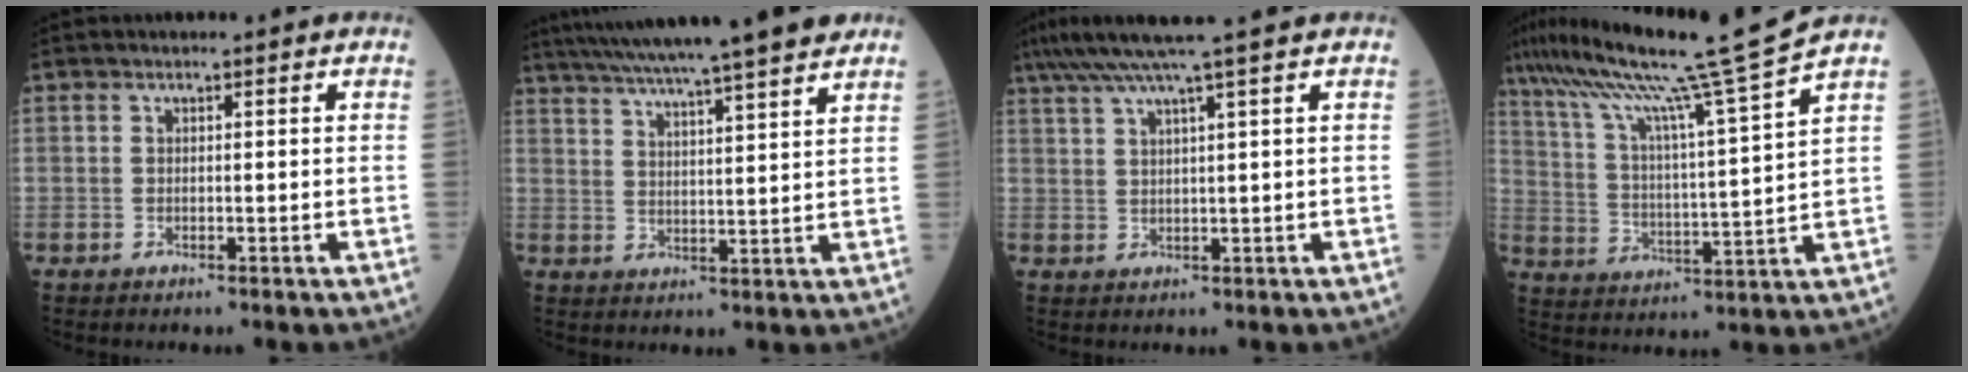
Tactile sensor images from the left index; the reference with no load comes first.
{"total": 21.0, "force": [18.1, -0.2, 10.6], "torque": [-0.186, 0.004, 0.256]}
{"total": 7.8, "force": [5.8, -1.9, 4.8], "torque": [-0.078, 0.025, 0.097]}
{"total": 17.4, "force": [13.7, -3.4, 10.2], "torque": [-0.176, -0.019, 0.220]}